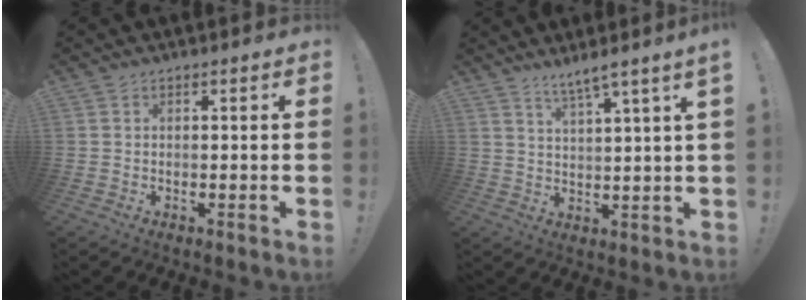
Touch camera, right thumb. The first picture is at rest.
{"total": 5.5, "force": [3.9, -0.9, 3.7], "torque": [-0.061, -0.025, 0.062]}